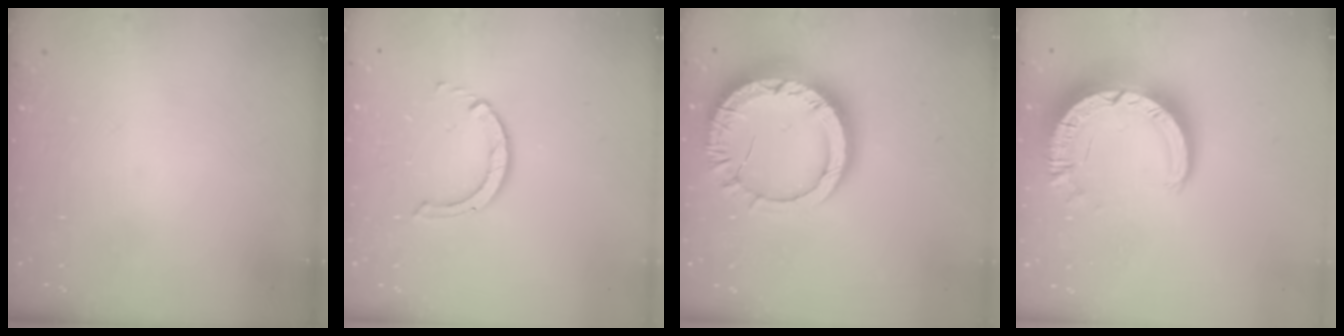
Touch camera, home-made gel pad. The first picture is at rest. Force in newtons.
{"total": 3.5, "press": 3.5, "slide": 0.6}
{"total": 14.9, "press": 14.8, "slide": 1.5}
{"total": 12.0, "press": 11.9, "slide": 1.2}